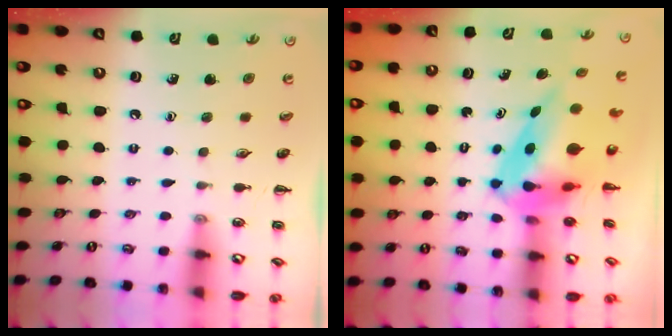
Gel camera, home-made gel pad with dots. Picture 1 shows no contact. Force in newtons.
{"total": 8.9, "press": 8.6, "slide": 2.5}